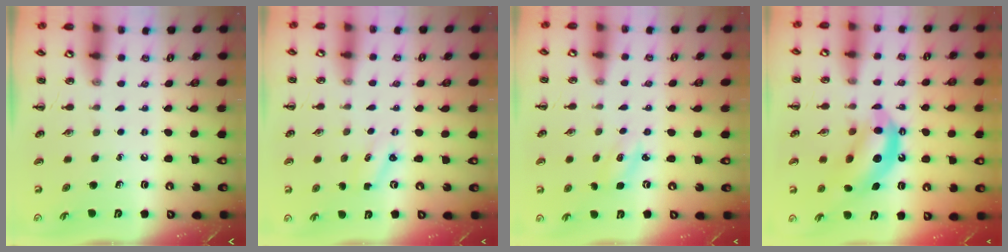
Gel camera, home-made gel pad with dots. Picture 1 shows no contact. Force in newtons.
{"total": 1.2, "press": 1.2, "slide": 0.4}
{"total": 2.9, "press": 2.8, "slide": 0.9}
{"total": 12.0, "press": 11.5, "slide": 3.3}